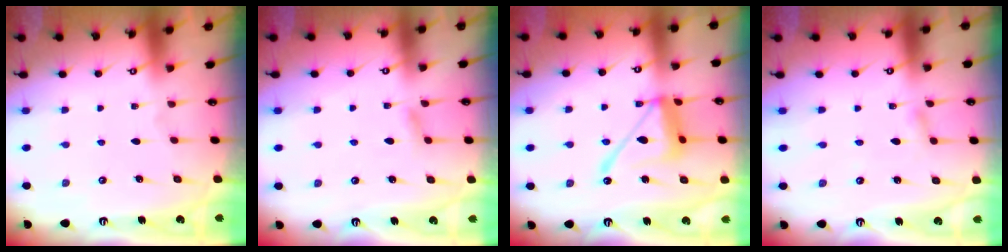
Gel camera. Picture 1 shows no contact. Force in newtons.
{"total": 4.6, "press": 4.5, "slide": 0.6}
{"total": 14.2, "press": 14.1, "slide": 1.3}
{"total": 2.8, "press": 2.8, "slide": 0.3}